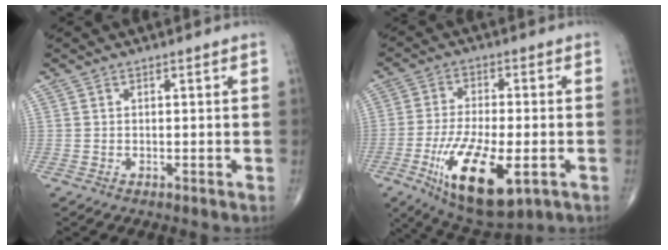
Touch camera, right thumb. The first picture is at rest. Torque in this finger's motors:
{"motor_torque": [3.36, 1.65, 1.22, 0.06, 0.39]}